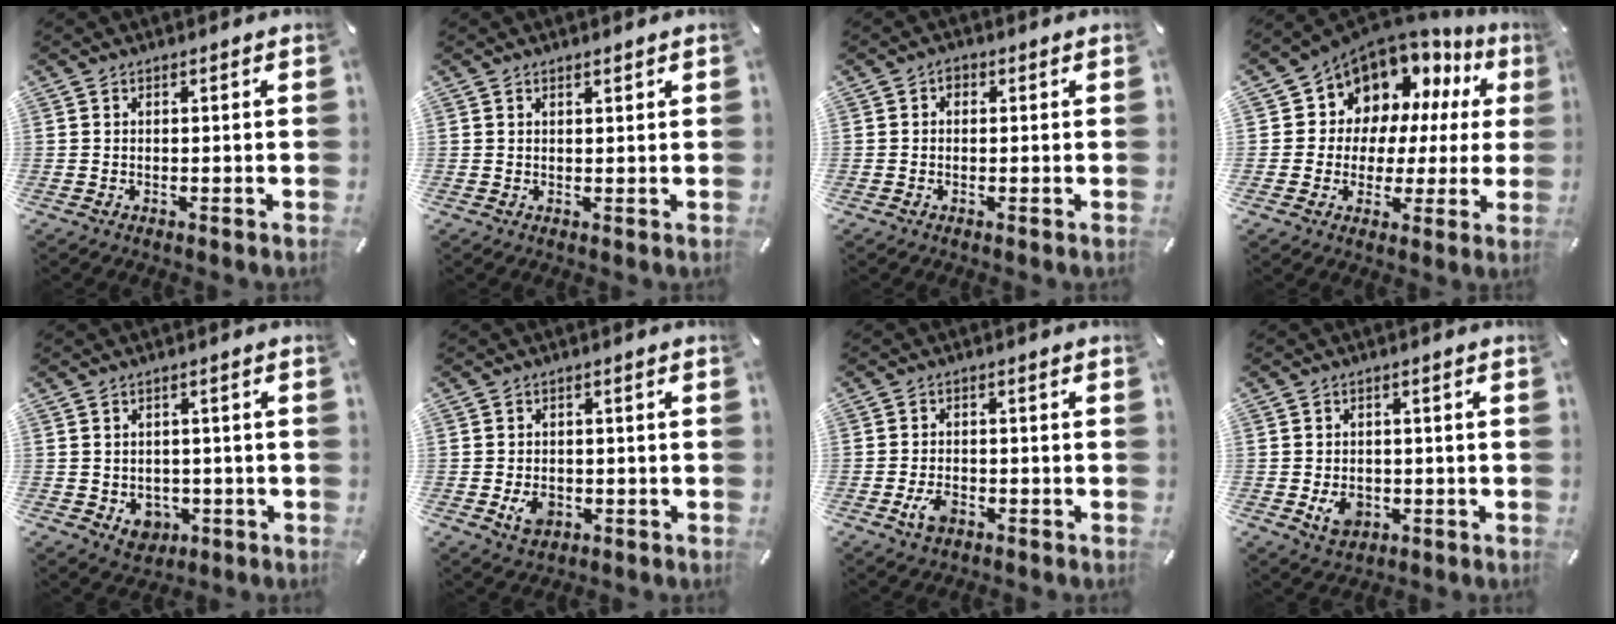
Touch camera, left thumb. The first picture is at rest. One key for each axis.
{"total": 1.1, "fx": 0.7, "fy": 0.4, "fz": 0.8, "tx": -0.015, "ty": 0.001, "tz": 0.013}
{"total": 1.2, "fx": 0.0, "fy": 1.1, "fz": 0.6, "tx": -0.013, "ty": 0.006, "tz": -0.002}
{"total": 11.0, "fx": 7.6, "fy": 7.8, "fz": 1.7, "tx": -0.038, "ty": -0.079, "tz": 0.141}
{"total": 4.8, "fx": -1.2, "fy": 4.1, "fz": 2.1, "tx": -0.020, "ty": 0.003, "tz": -0.020}
{"total": 5.1, "fx": -1.4, "fy": 3.7, "fz": 3.1, "tx": -0.058, "ty": 0.000, "tz": -0.025}
{"total": 4.5, "fx": -2.1, "fy": 2.6, "fz": 2.9, "tx": -0.068, "ty": 0.004, "tz": -0.042}
{"total": 5.7, "fx": -1.4, "fy": 4.4, "fz": 3.3, "tx": -0.052, "ty": -0.002, "tz": -0.025}